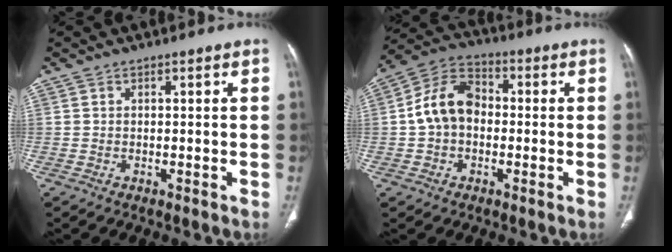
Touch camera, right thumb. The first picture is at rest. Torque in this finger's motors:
{"motor_torque": [0.17, 0.20, 1.16, -0.29, 0.20]}